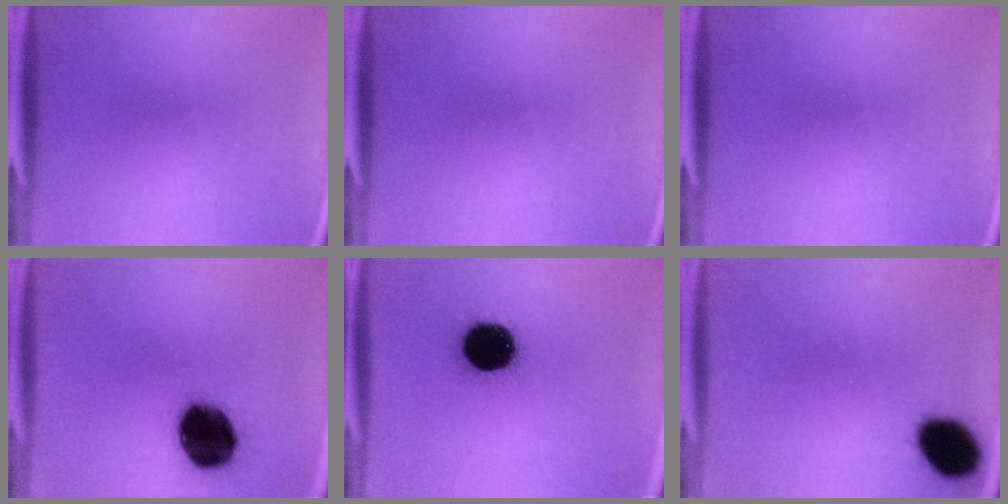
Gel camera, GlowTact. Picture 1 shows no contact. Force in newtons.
{"total": 0.0}
{"total": 0.0}
{"total": 19.6}
{"total": 19.4}
{"total": 11.4}